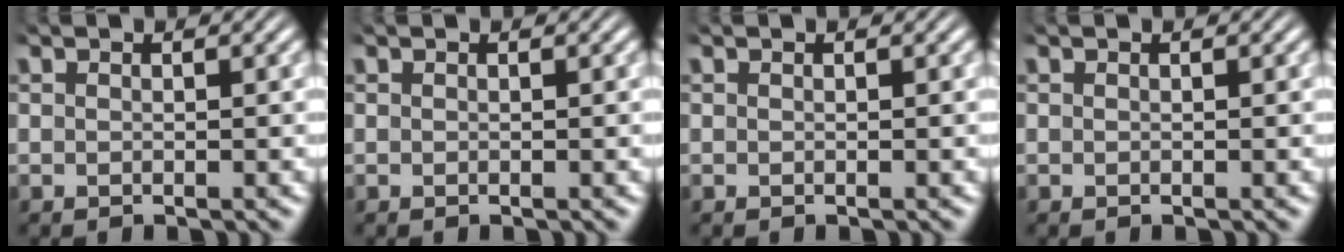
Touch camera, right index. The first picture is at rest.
{"total": 0.0}
{"total": 0.0}
{"total": 0.0}